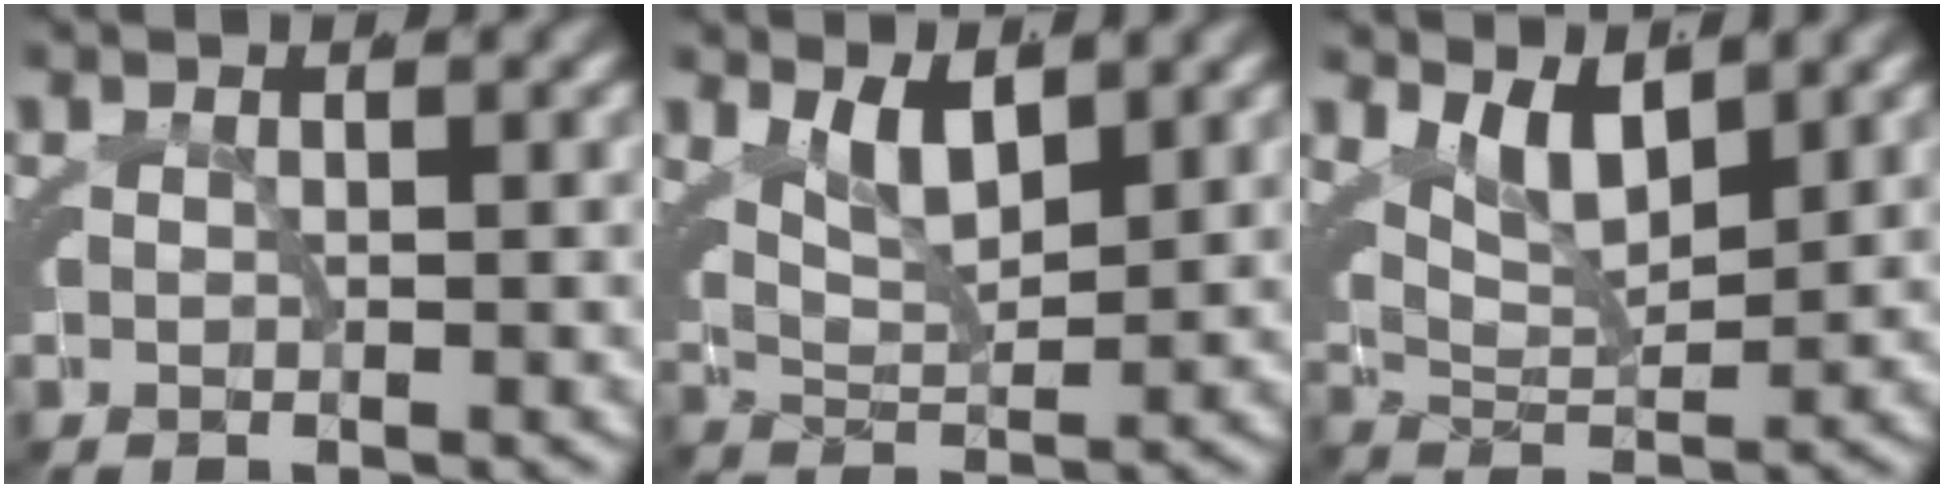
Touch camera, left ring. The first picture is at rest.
{"total": 3.6, "force": [2.2, 1.4, 2.6], "torque": [-0.051, -0.004, 0.038]}
{"total": 4.3, "force": [2.5, 1.9, 3.0], "torque": [-0.057, -0.003, 0.045]}